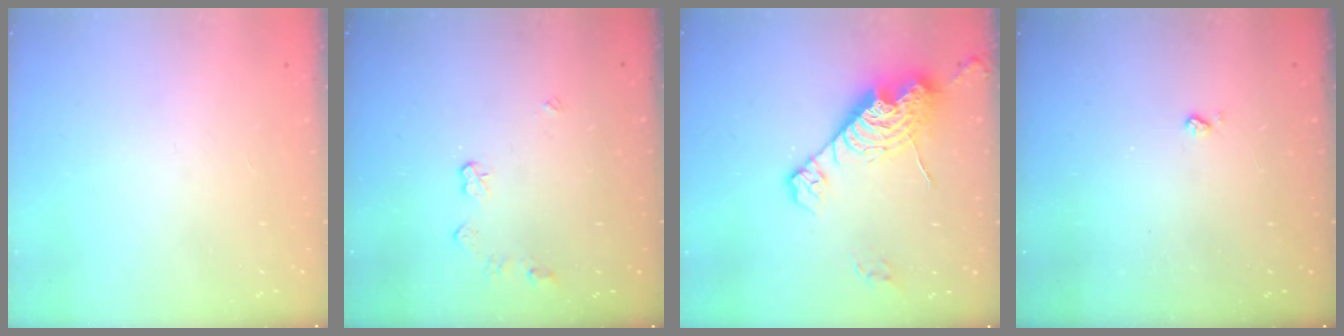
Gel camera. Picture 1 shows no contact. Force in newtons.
{"total": 4.9, "press": 4.9, "slide": 0.2}
{"total": 15.4, "press": 15.3, "slide": 1.5}
{"total": 2.5, "press": 2.5, "slide": 0.5}